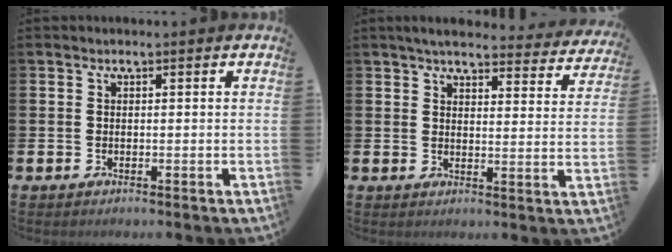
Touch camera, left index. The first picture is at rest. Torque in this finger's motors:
{"motor_torque": [1.07, -1.07, 0.17, 0.06]}